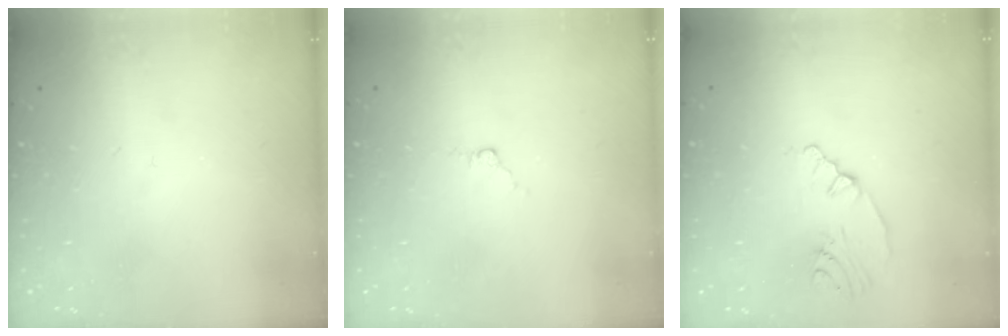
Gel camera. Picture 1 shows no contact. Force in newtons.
{"total": 3.9, "press": 3.8, "slide": 0.5}
{"total": 5.0, "press": 2.4, "slide": 4.4}